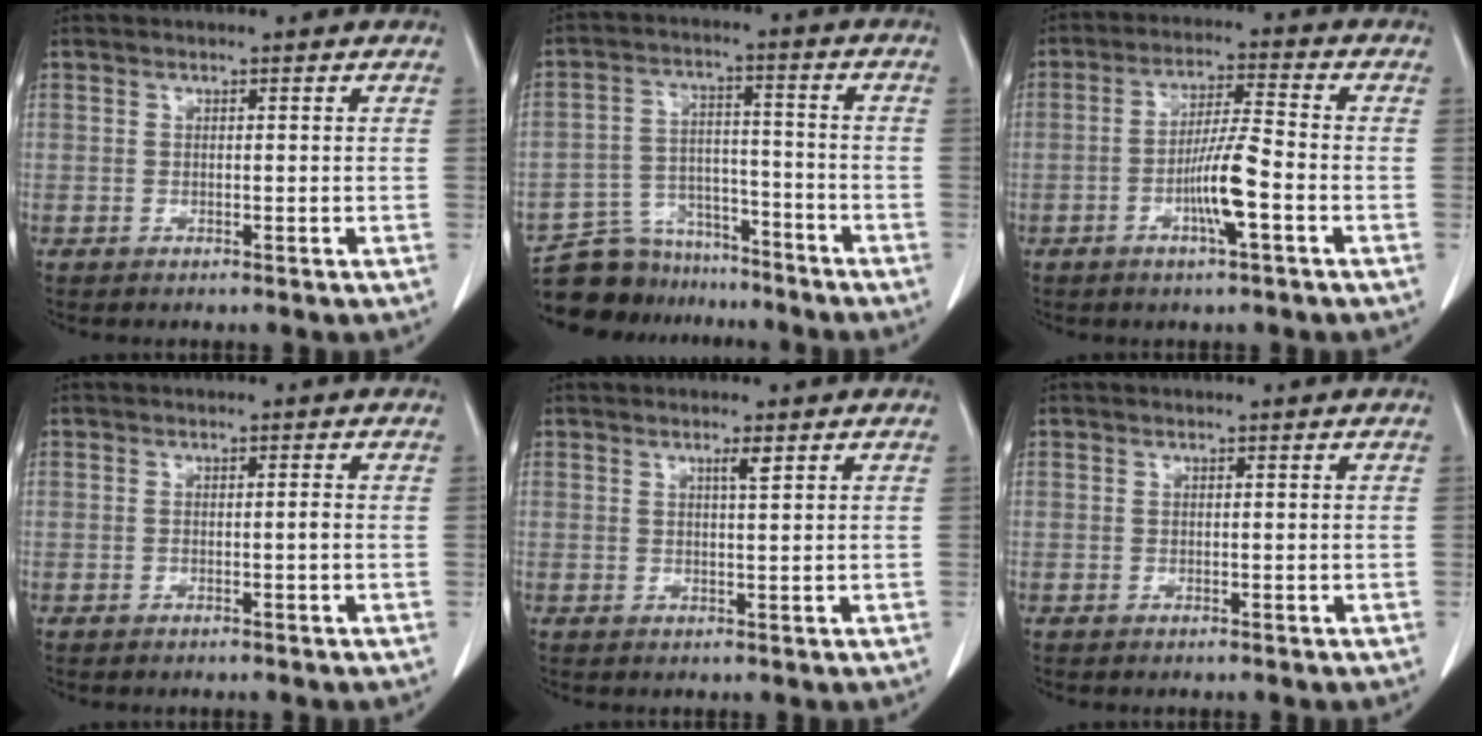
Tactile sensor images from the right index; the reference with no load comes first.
{"total": 10.5, "force": [-9.4, 4.6, 0.5], "torque": [-0.010, 0.034, -0.159]}
{"total": 7.6, "force": [-2.6, 0.2, 7.1], "torque": [-0.136, 0.001, -0.049]}
{"total": 0.8, "force": [-0.3, -0.1, 0.7], "torque": [-0.012, 0.000, -0.004]}
{"total": 1.5, "force": [0.9, -0.1, 1.2], "torque": [-0.024, -0.002, 0.015]}
{"total": 0.0}